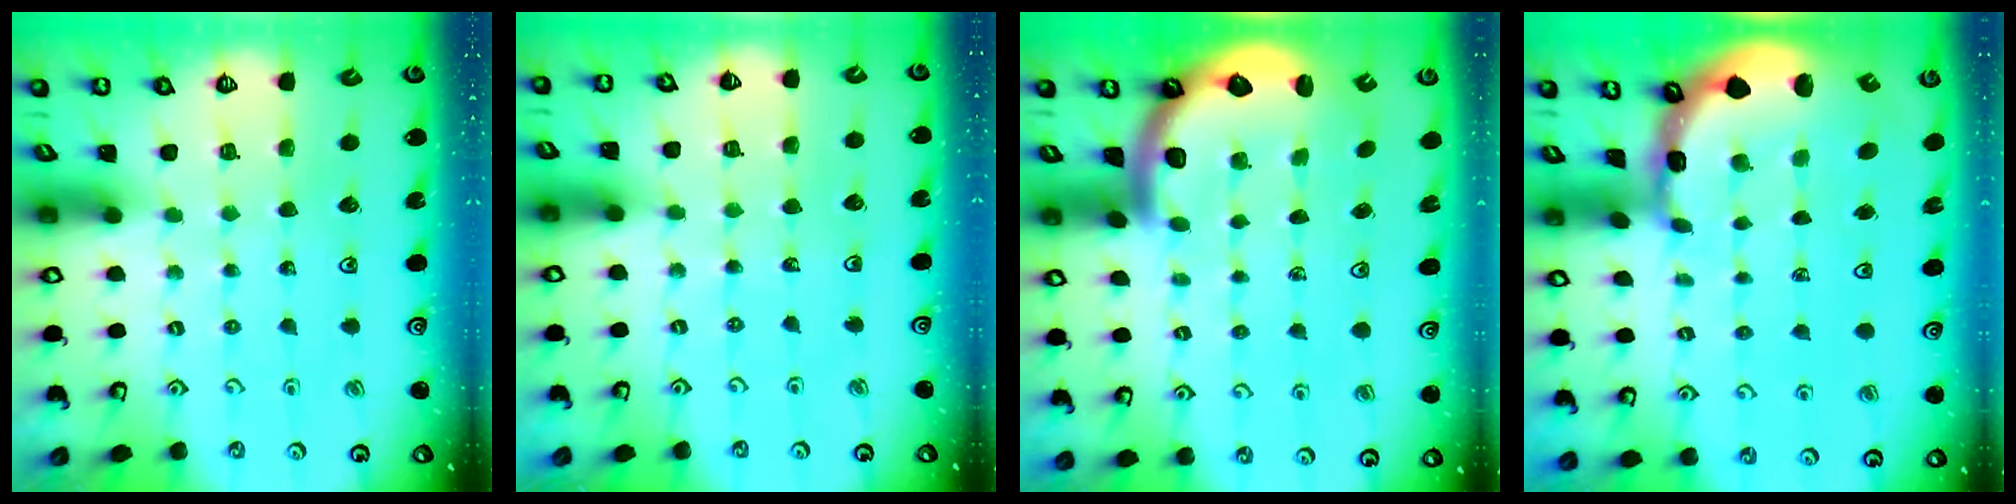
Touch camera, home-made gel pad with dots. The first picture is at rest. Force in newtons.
{"total": 3.8, "press": 3.6, "slide": 1.3}
{"total": 3.2, "press": 3.1, "slide": 0.5}
{"total": 2.2, "press": 2.0, "slide": 1.0}